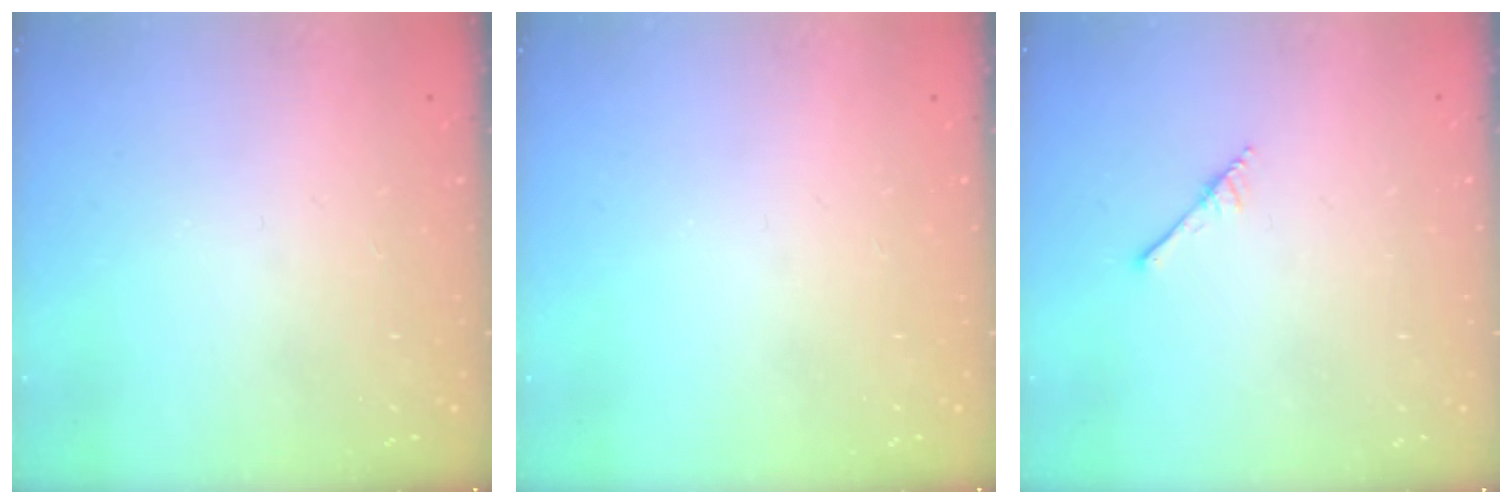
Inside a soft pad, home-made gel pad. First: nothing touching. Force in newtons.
{"total": 0.0}
{"total": 1.6, "press": 1.6, "slide": 0.2}